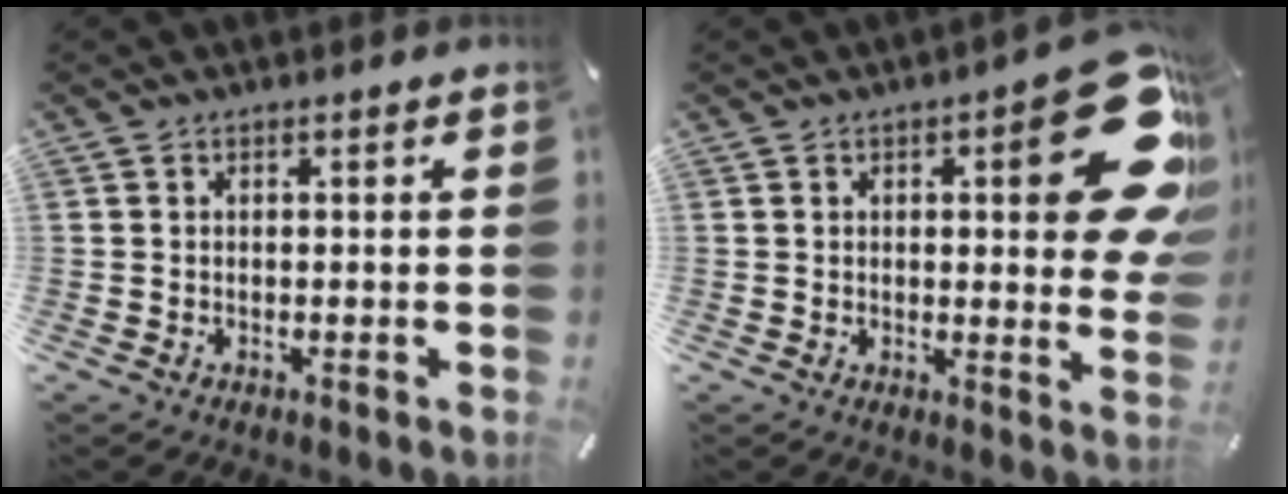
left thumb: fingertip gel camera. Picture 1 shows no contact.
{"total": 22.1, "force": [7.4, 8.2, 19.1], "torque": [-0.217, -0.056, 0.117]}